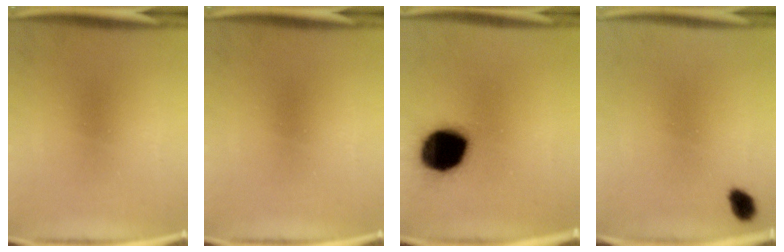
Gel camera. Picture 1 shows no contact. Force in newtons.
{"total": 0.0}
{"total": 19.5}
{"total": 3.0}